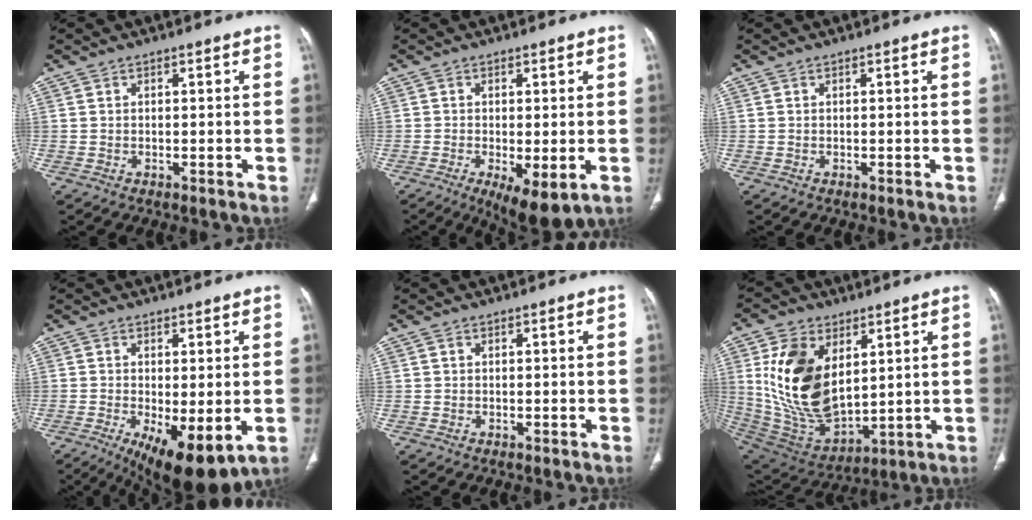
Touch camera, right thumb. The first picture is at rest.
{"total": 8.5, "force": [-3.0, 2.8, 7.4], "torque": [-0.118, -0.017, -0.039]}
{"total": 0.0}
{"total": 11.6, "force": [-3.7, 4.2, 10.2], "torque": [-0.160, -0.021, -0.043]}
{"total": 0.0}
{"total": 20.5, "force": [5.2, 12.3, 15.6], "torque": [-0.278, -0.030, 0.117]}